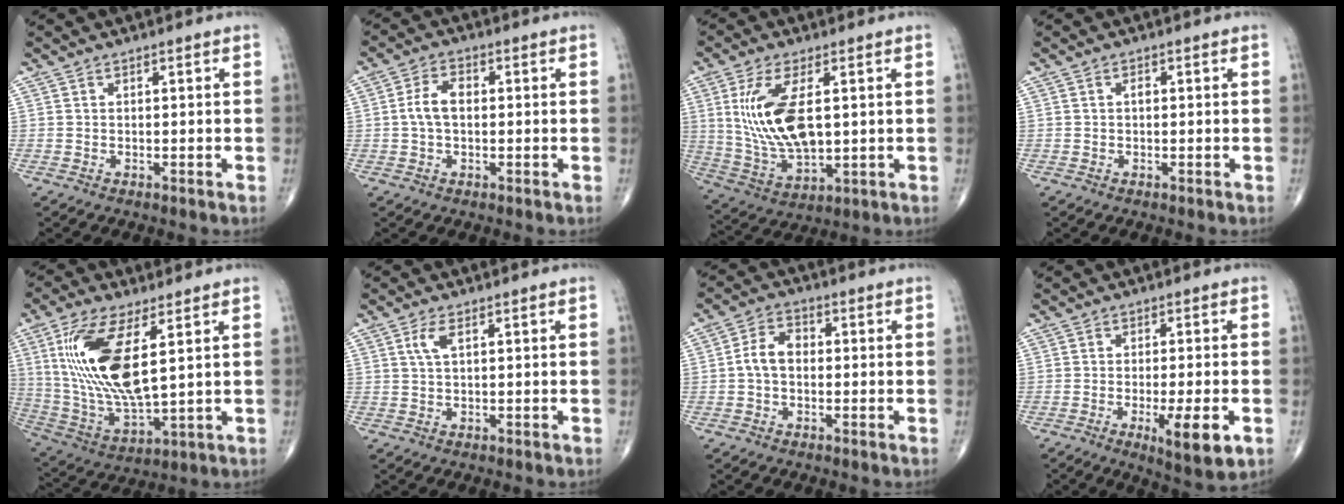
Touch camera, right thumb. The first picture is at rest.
{"total": 4.9, "force": [0.1, 2.9, 4.0], "torque": [-0.083, 0.015, -0.003]}
{"total": 14.7, "force": [2.5, 6.8, 12.8], "torque": [-0.261, -0.015, 0.063]}
{"total": 0.8, "force": [0.0, 0.5, 0.6], "torque": [-0.008, 0.001, -0.002]}
{"total": 19.0, "force": [5.0, 7.1, 16.9], "torque": [-0.357, -0.027, 0.106]}
{"total": 2.8, "force": [1.0, 1.0, 2.4], "torque": [-0.057, 0.006, 0.025]}
{"total": 5.3, "force": [-0.3, 3.6, 3.8], "torque": [-0.065, 0.020, -0.015]}
{"total": 8.5, "force": [-3.0, 1.8, 7.8], "torque": [-0.121, -0.012, -0.042]}